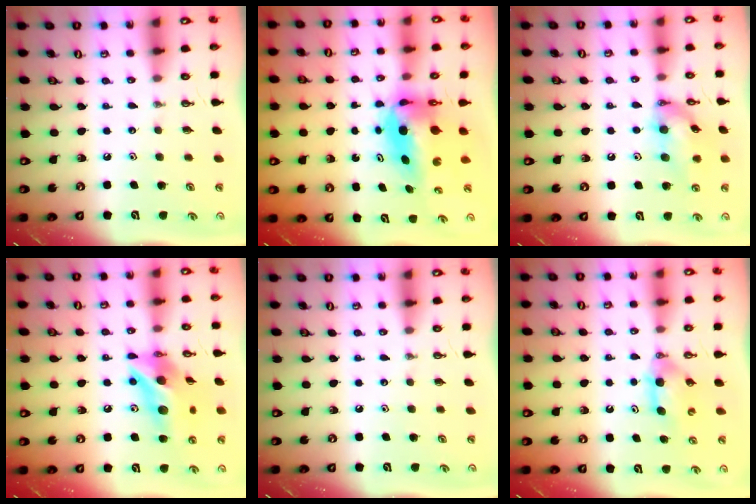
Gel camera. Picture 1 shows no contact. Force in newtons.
{"total": 7.4, "press": 7.2, "slide": 1.8}
{"total": 13.8, "press": 13.7, "slide": 1.6}
{"total": 14.5, "press": 14.5, "slide": 1.3}
{"total": 0.0}
{"total": 6.4, "press": 3.6, "slide": 5.3}